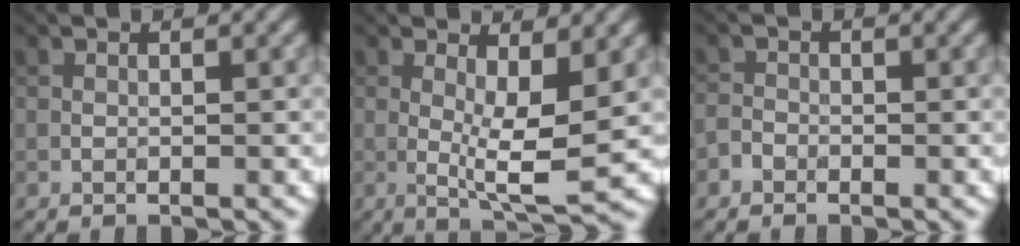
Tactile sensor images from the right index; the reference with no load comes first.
{"total": 5.0, "force": [0.5, 1.1, 4.8], "torque": [-0.078, -0.014, 0.012]}
{"total": 1.2, "force": [-0.9, 0.7, -0.1], "torque": [0.004, 0.004, -0.021]}